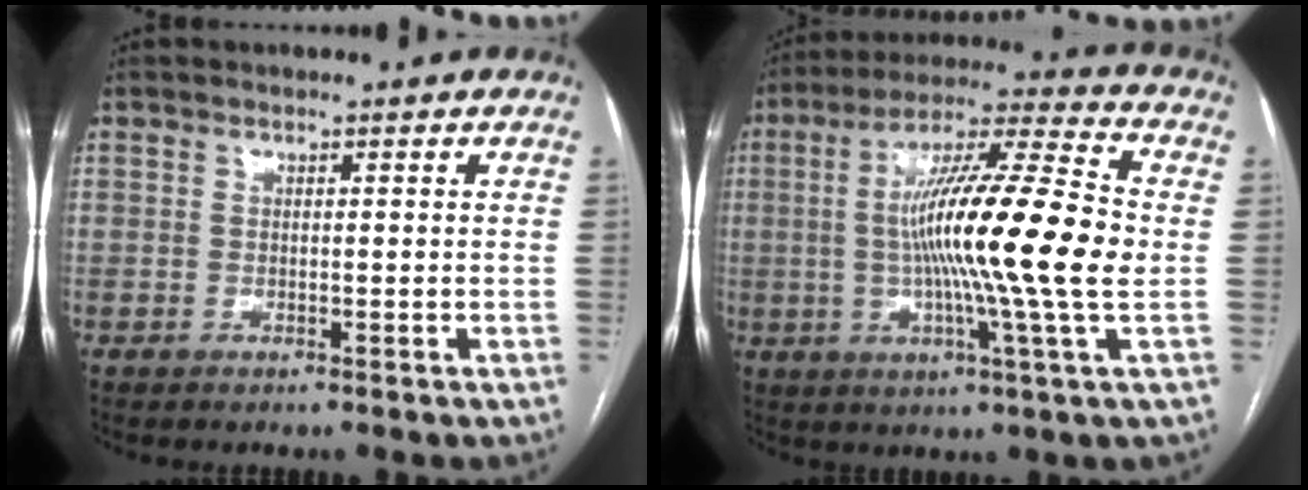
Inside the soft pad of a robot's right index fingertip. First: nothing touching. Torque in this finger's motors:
{"motor_torque": [2.14, 0.00, 1.05, 0.21]}